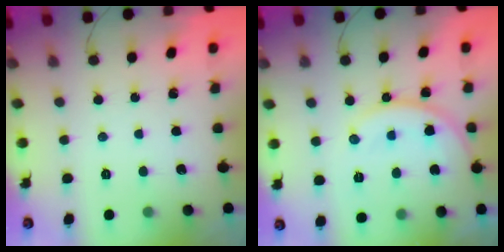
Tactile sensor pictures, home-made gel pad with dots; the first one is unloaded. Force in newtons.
{"total": 12.1, "press": 12.1, "slide": 0.5}